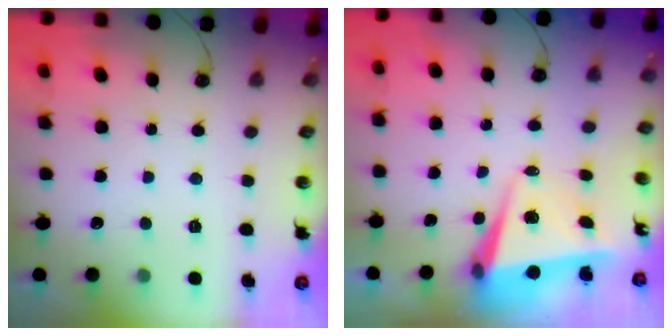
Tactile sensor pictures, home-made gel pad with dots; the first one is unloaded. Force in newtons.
{"total": 5.8, "press": 5.7, "slide": 1.5}